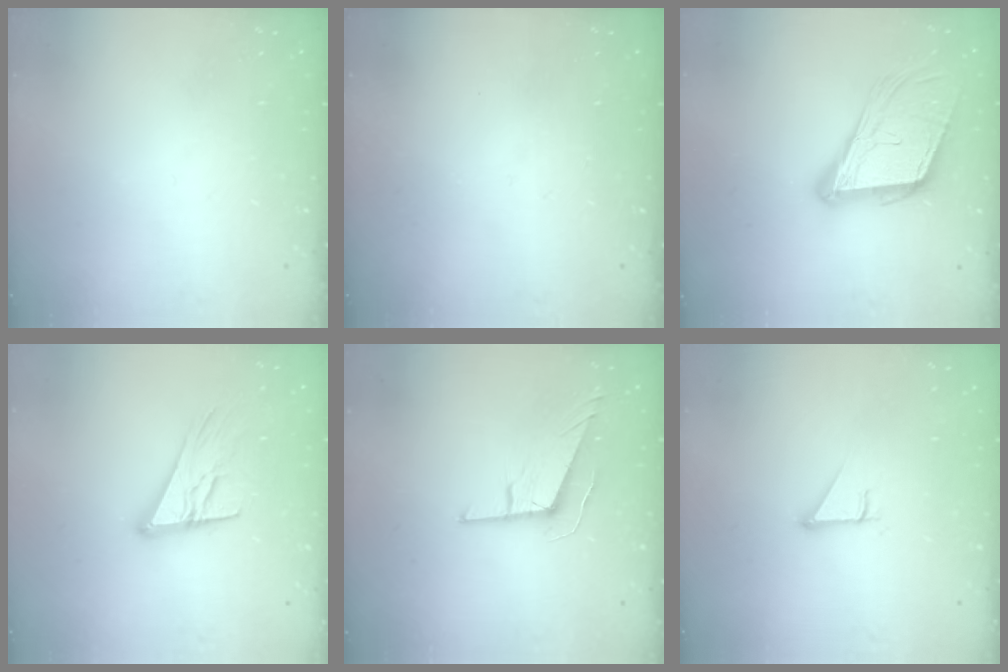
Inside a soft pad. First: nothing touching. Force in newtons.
{"total": 0.0}
{"total": 16.0, "press": 15.6, "slide": 3.7}
{"total": 14.9, "press": 14.6, "slide": 2.9}
{"total": 9.7, "press": 9.5, "slide": 2.0}
{"total": 2.8, "press": 2.8, "slide": 0.0}